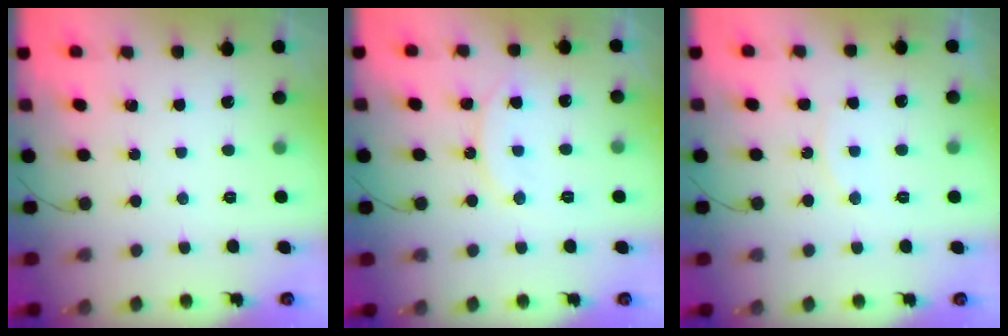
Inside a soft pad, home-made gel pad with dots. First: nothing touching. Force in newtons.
{"total": 9.6, "press": 9.5, "slide": 1.1}
{"total": 6.7, "press": 6.7, "slide": 0.7}